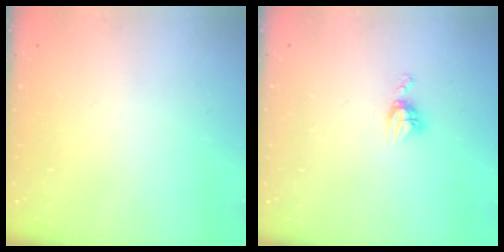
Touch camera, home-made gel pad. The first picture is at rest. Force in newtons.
{"total": 5.4, "press": 5.4, "slide": 0.5}